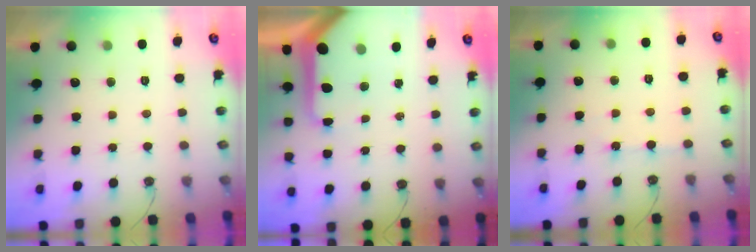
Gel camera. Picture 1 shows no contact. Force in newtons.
{"total": 10.3, "press": 10.2, "slide": 1.2}
{"total": 2.9, "press": 2.9, "slide": 0.5}